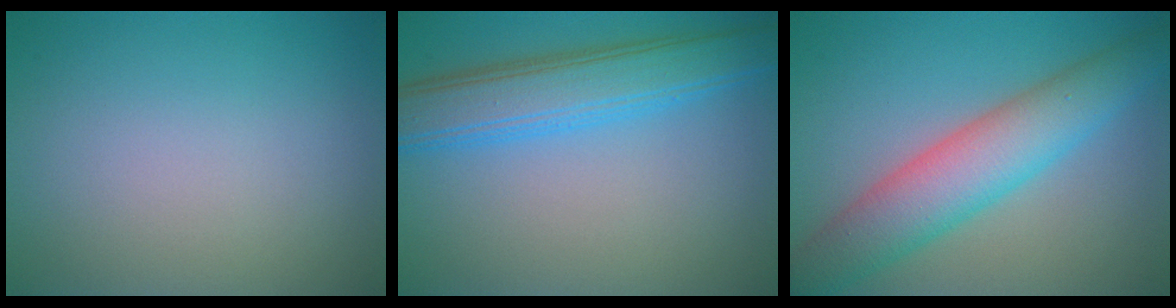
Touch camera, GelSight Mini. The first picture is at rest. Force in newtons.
{"total": 6.1, "press": 6.1, "slide": 0.2}
{"total": 6.8, "press": 6.8, "slide": 0.3}